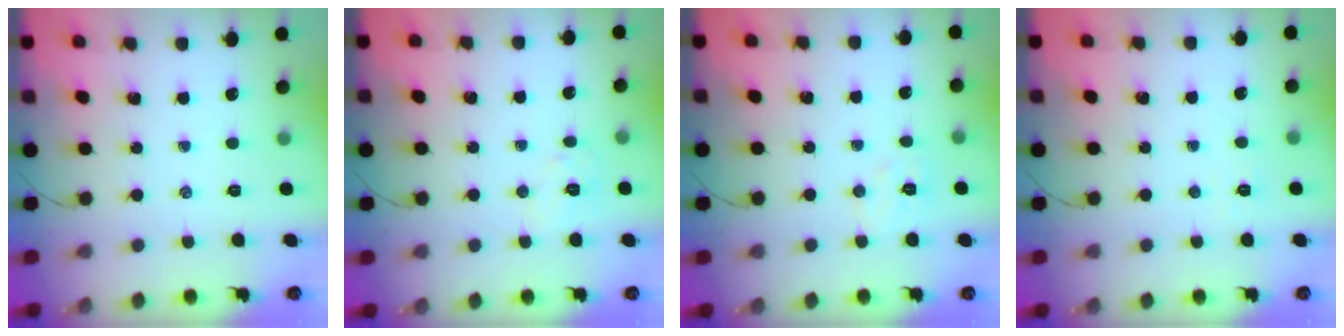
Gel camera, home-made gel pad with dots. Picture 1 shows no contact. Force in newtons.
{"total": 6.1, "press": 6.0, "slide": 1.1}
{"total": 5.5, "press": 5.4, "slide": 1.1}
{"total": 2.4, "press": 2.3, "slide": 0.5}